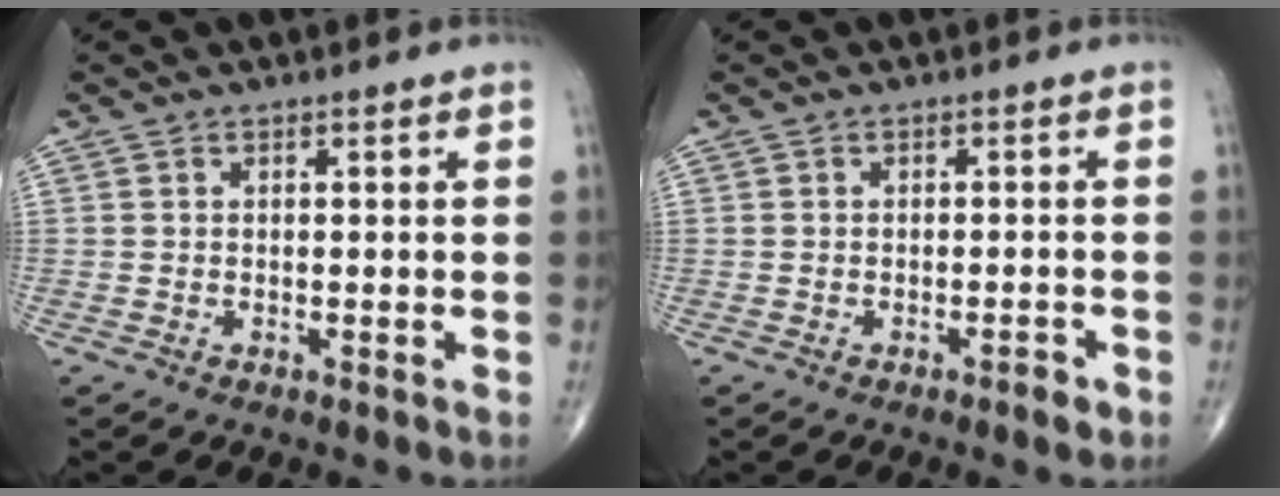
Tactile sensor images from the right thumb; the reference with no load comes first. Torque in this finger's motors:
{"motor_torque": [0.37, 0.21, -0.23, -0.18, -0.01]}